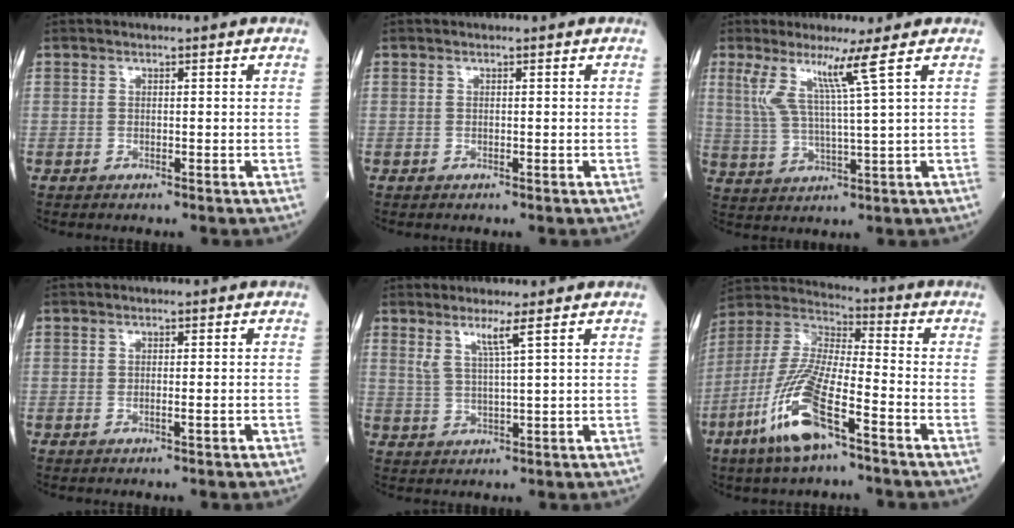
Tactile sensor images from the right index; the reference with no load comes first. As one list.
[{"total": 0.0}, {"total": 6.6, "force": [3.4, -1.7, 5.4], "torque": [-0.115, -0.006, 0.072]}, {"total": 1.2, "force": [-0.5, 0.0, 1.1], "torque": [-0.024, -0.004, -0.006]}, {"total": 3.5, "force": [2.1, -0.7, 2.8], "torque": [-0.060, -0.009, 0.045]}, {"total": 15.1, "force": [-7.6, 3.0, 12.7], "torque": [-0.276, -0.018, -0.144]}]